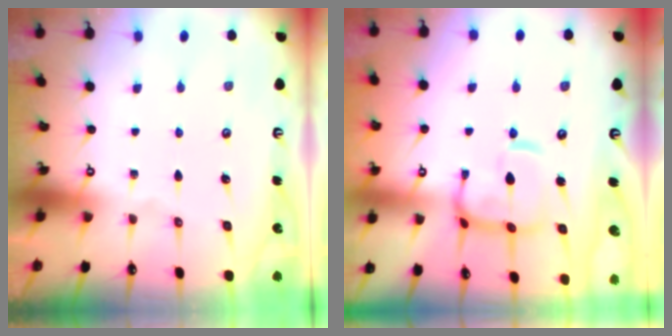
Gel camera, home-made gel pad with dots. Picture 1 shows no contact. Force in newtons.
{"total": 8.9, "press": 8.8, "slide": 1.2}